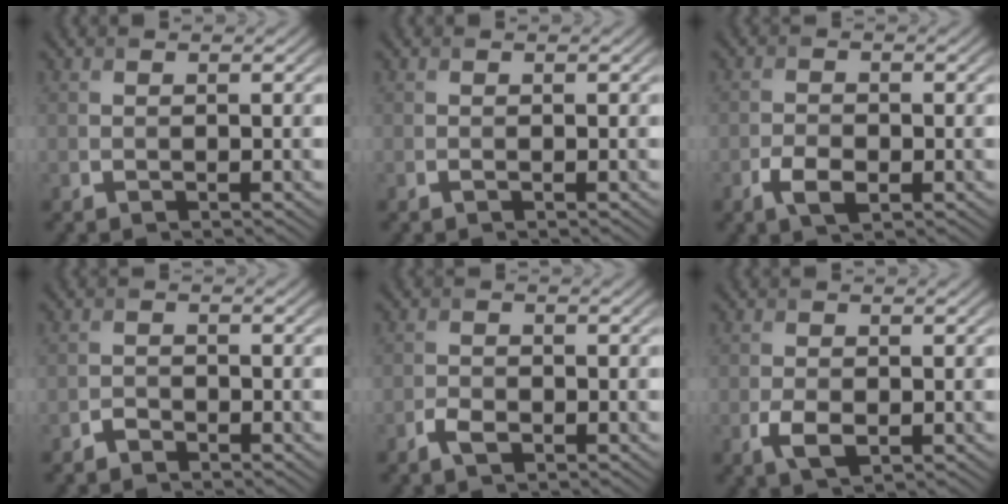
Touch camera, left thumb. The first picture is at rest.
{"total": 0.0}
{"total": 3.3, "force": [-1.5, 1.7, 2.3], "torque": [-0.050, -0.005, -0.030]}
{"total": 1.0, "force": [-0.9, 0.4, 0.2], "torque": [-0.004, 0.002, -0.022]}
{"total": 2.0, "force": [-1.2, 1.0, 1.2], "torque": [-0.026, -0.001, -0.026]}
{"total": 3.0, "force": [-0.9, 1.7, 2.3], "torque": [-0.052, -0.009, -0.014]}